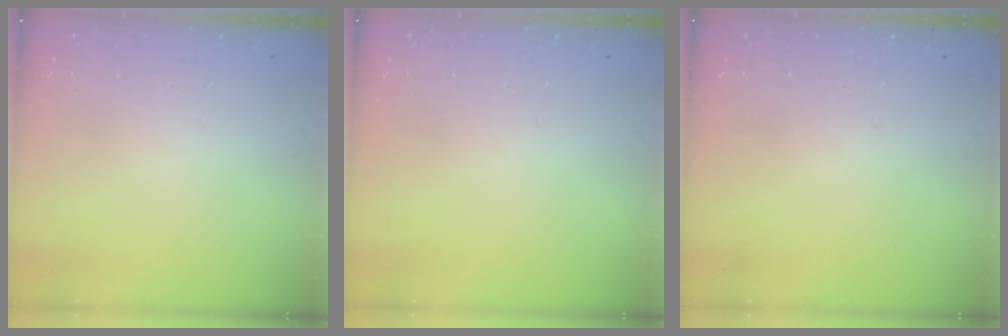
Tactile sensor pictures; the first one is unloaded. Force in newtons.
{"total": 0.0}
{"total": 0.0}